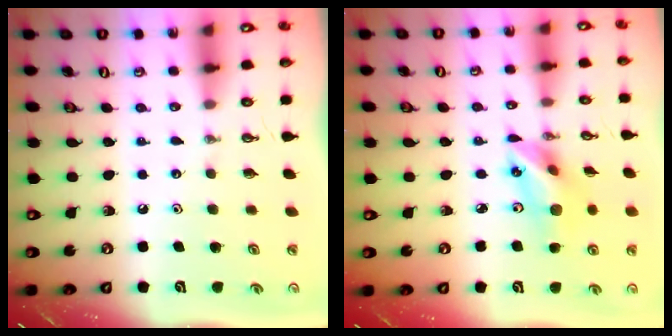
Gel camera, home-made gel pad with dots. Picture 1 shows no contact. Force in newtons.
{"total": 12.5, "press": 12.2, "slide": 2.9}